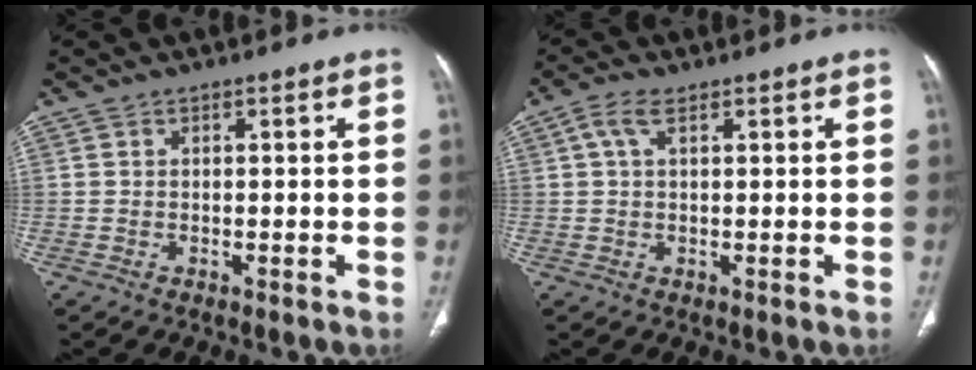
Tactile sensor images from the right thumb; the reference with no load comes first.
{"total": 3.4, "force": [1.4, 1.6, 2.7], "torque": [-0.062, 0.013, 0.030]}